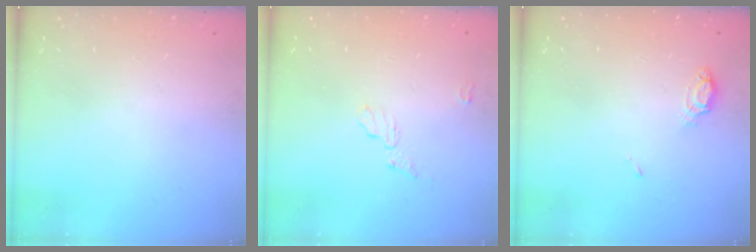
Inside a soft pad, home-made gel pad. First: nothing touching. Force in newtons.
{"total": 5.9, "press": 5.9, "slide": 0.5}
{"total": 5.6, "press": 5.6, "slide": 0.6}